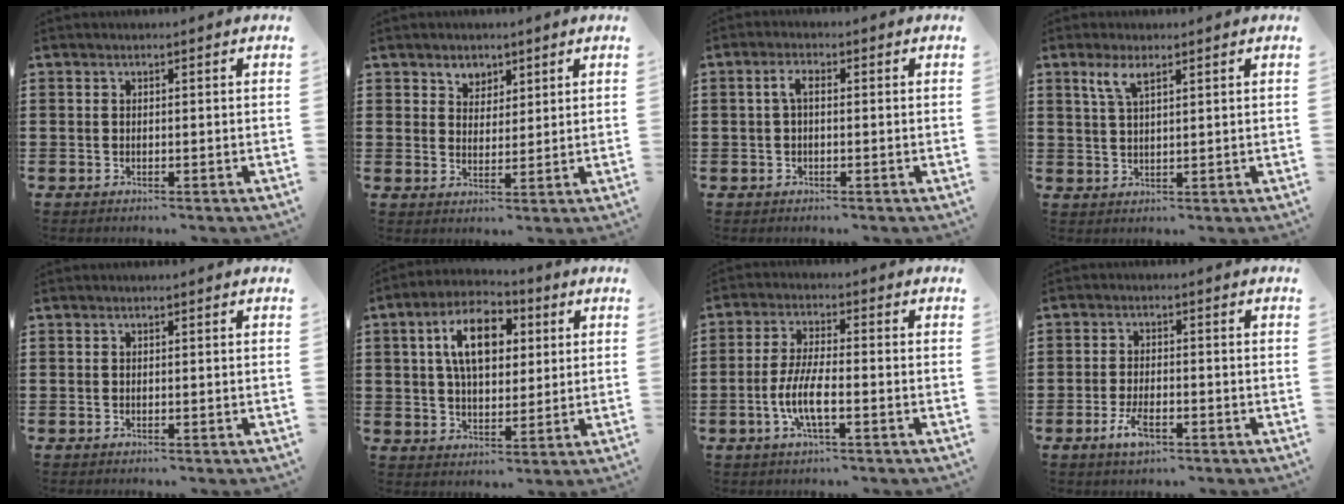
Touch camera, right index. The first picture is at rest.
{"total": 3.3, "force": [2.3, 2.3, 0.1], "torque": [-0.017, 0.011, 0.042]}
{"total": 2.3, "force": [0.1, 0.9, 2.1], "torque": [-0.042, 0.005, -0.001]}
{"total": 3.7, "force": [2.1, 1.1, 2.8], "torque": [-0.062, 0.006, 0.036]}
{"total": 0.0}
{"total": 10.0, "force": [3.0, 5.5, 7.8], "torque": [-0.157, 0.012, 0.047]}
{"total": 6.4, "force": [-2.2, 1.4, 5.8], "torque": [-0.131, -0.013, -0.049]}
{"total": 4.3, "force": [-2.1, 1.7, 3.4], "torque": [-0.077, -0.004, -0.042]}